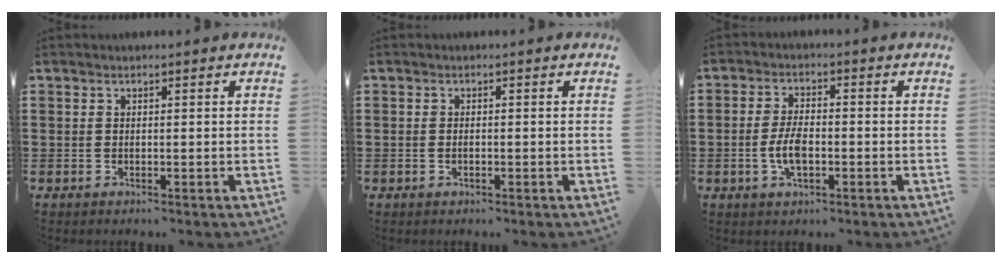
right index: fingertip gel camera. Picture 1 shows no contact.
{"total": 0.7, "force": [-0.2, 0.2, 0.6], "torque": [-0.014, -0.006, -0.003]}
{"total": 5.1, "force": [-1.1, 2.3, 4.4], "torque": [-0.099, 0.000, -0.025]}